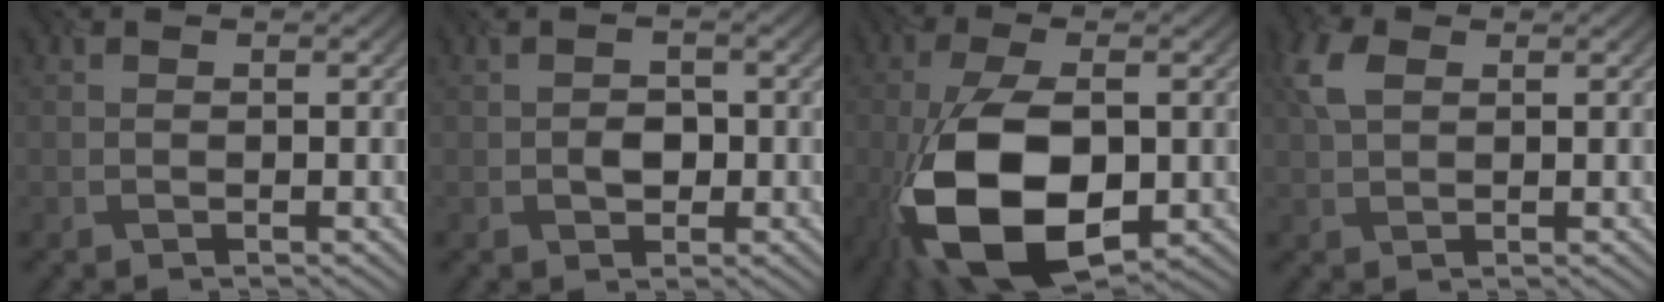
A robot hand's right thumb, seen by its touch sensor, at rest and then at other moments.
{"total": 1.8, "force": [-0.4, 1.4, 1.0], "torque": [-0.024, -0.002, -0.006]}
{"total": 15.1, "force": [-4.2, 7.9, 12.2], "torque": [-0.265, -0.021, -0.074]}
{"total": 2.8, "force": [1.1, 1.7, 1.9], "torque": [-0.057, 0.007, 0.022]}